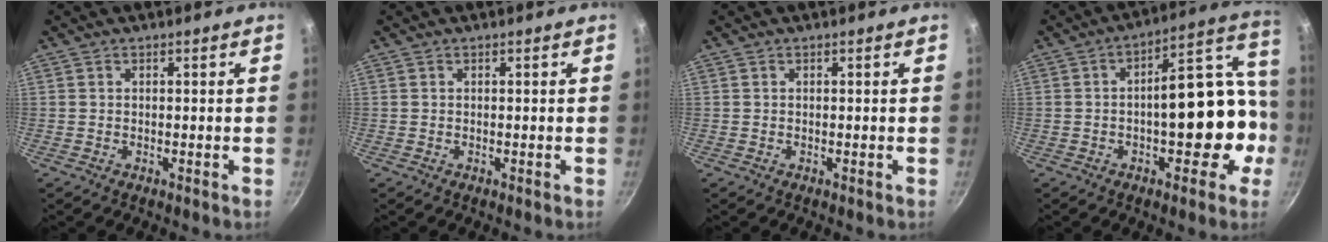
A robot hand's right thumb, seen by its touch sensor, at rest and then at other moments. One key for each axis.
{"total": 0.0}
{"total": 0.0}
{"total": 18.4, "fx": -2.9, "fy": 9.2, "fz": 15.7, "tx": -0.144, "ty": 0.072, "tz": -0.038}